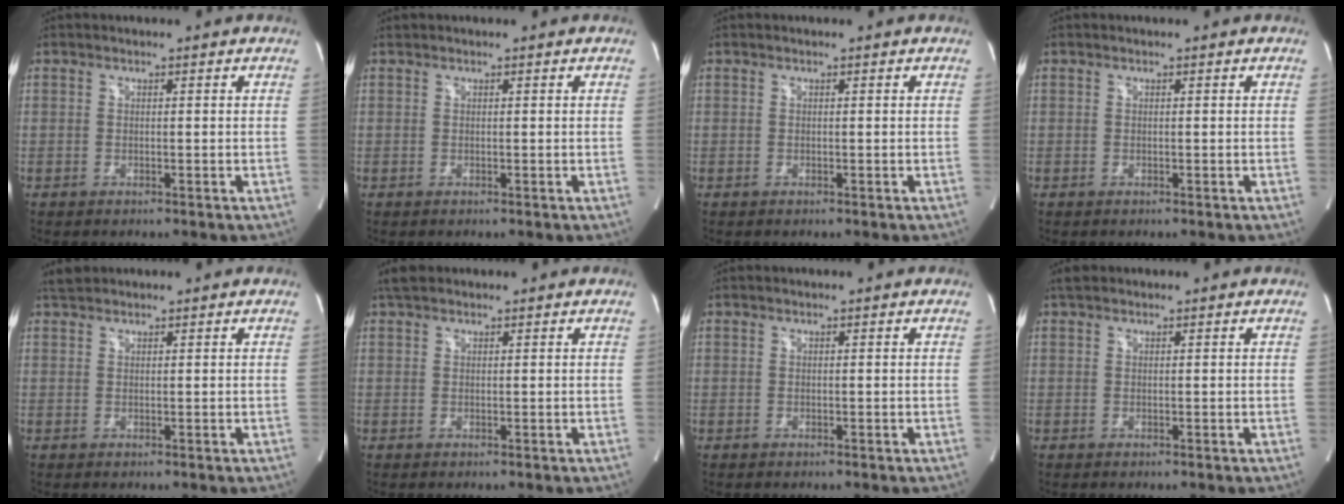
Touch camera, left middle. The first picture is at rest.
{"total": 0.0}
{"total": 0.0}
{"total": 0.0}
{"total": 1.7, "force": [1.6, 0.5, 0.2], "torque": [-0.011, 0.015, 0.032]}
{"total": 2.3, "force": [1.9, 1.0, 0.9], "torque": [-0.019, 0.020, 0.032]}
{"total": 0.0}
{"total": 1.3, "force": [1.0, 0.6, 0.4], "torque": [-0.013, 0.018, 0.019]}